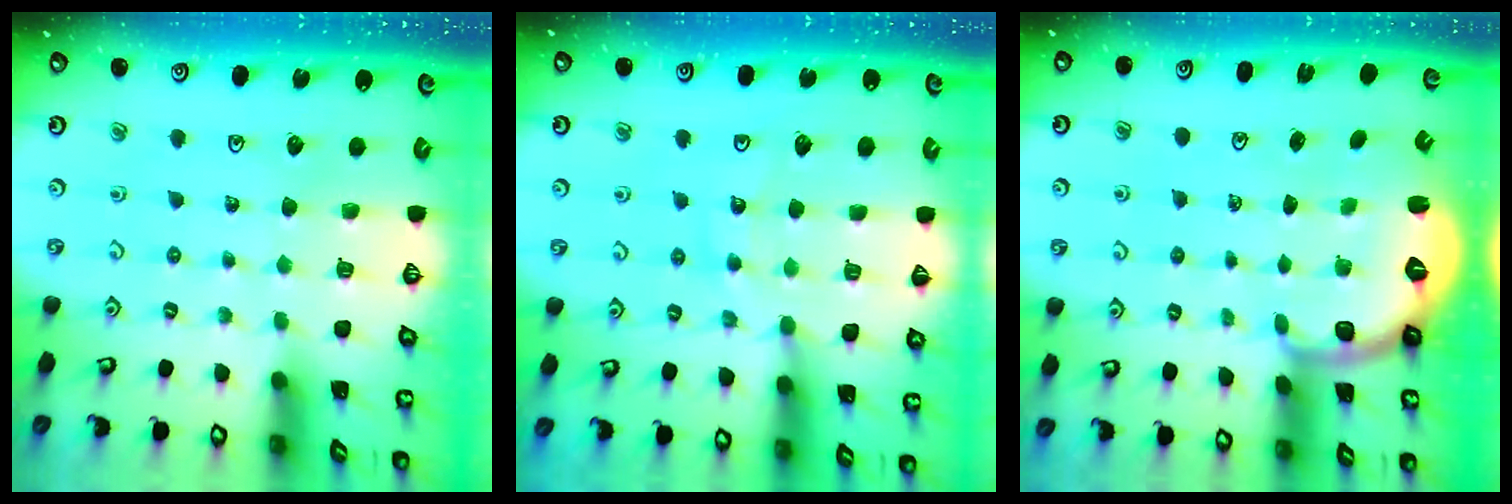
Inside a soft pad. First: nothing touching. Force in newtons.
{"total": 11.9, "press": 11.8, "slide": 1.2}
{"total": 2.5, "press": 2.0, "slide": 1.5}